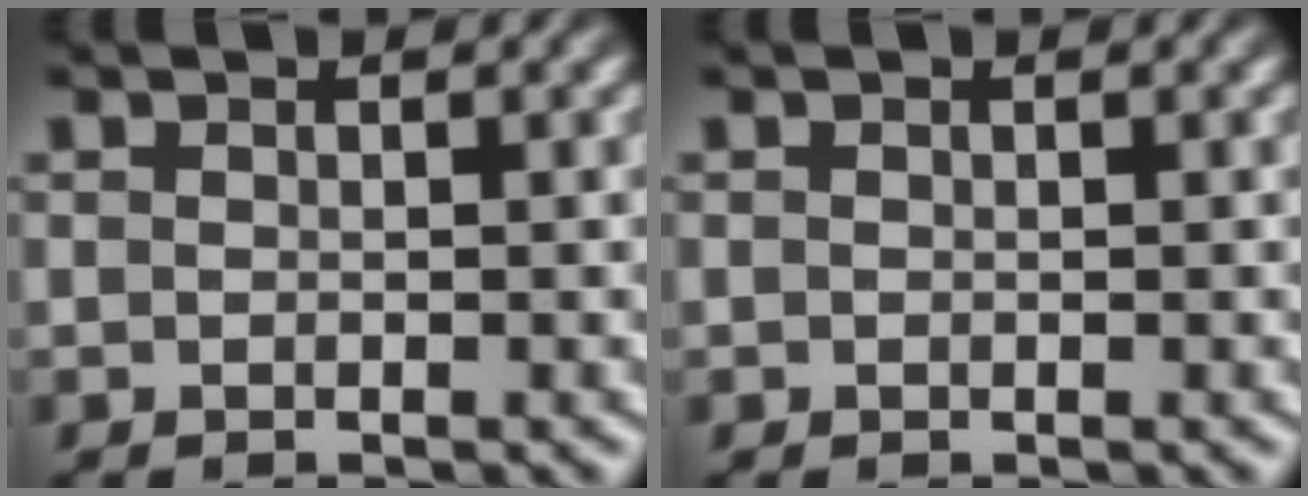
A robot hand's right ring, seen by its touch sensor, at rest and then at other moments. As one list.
[{"total": 0.0}]